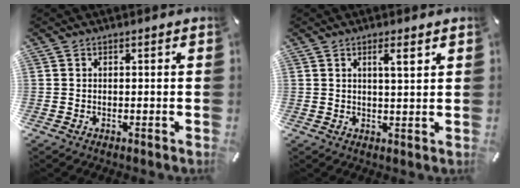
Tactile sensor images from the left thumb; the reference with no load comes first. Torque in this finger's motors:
{"motor_torque": [-0.17, -0.15, 0.16, 0.08, 0.05]}